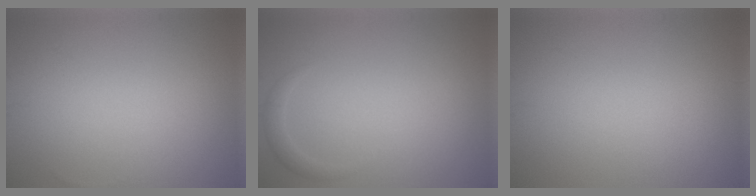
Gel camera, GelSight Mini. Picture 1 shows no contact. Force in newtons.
{"total": 1.1, "press": 1.1, "slide": 0.2}
{"total": 0.0}